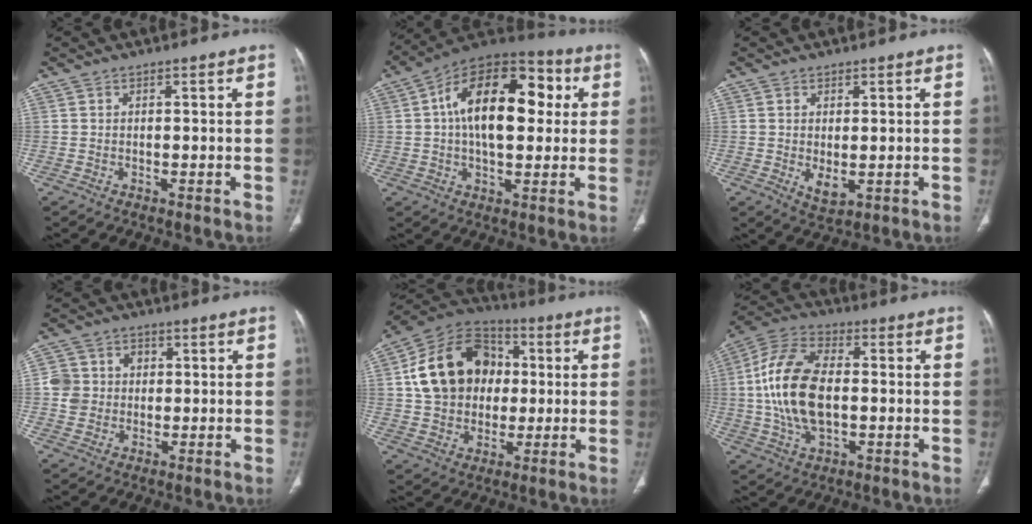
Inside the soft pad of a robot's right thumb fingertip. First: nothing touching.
{"total": 20.3, "force": [3.4, 11.2, 16.6], "torque": [-0.238, 0.028, 0.042]}
{"total": 3.4, "force": [-0.2, 1.8, 2.9], "torque": [-0.044, -0.011, 0.008]}
{"total": 6.6, "force": [0.5, 6.3, 2.0], "torque": [-0.012, 0.012, 0.006]}
{"total": 18.9, "force": [2.2, 15.0, 11.2], "torque": [-0.168, 0.023, 0.036]}
{"total": 16.9, "force": [0.0, 9.3, 14.1], "torque": [-0.284, 0.018, -0.001]}